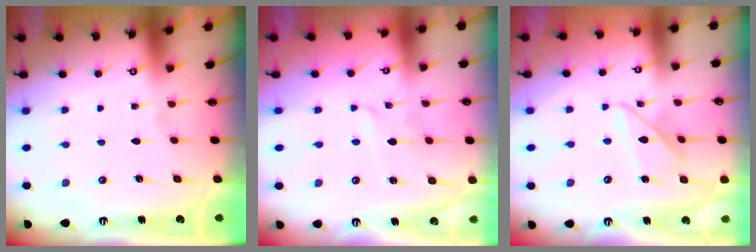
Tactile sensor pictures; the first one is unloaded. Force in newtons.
{"total": 2.1, "press": 2.1, "slide": 0.3}
{"total": 11.4, "press": 11.3, "slide": 1.1}